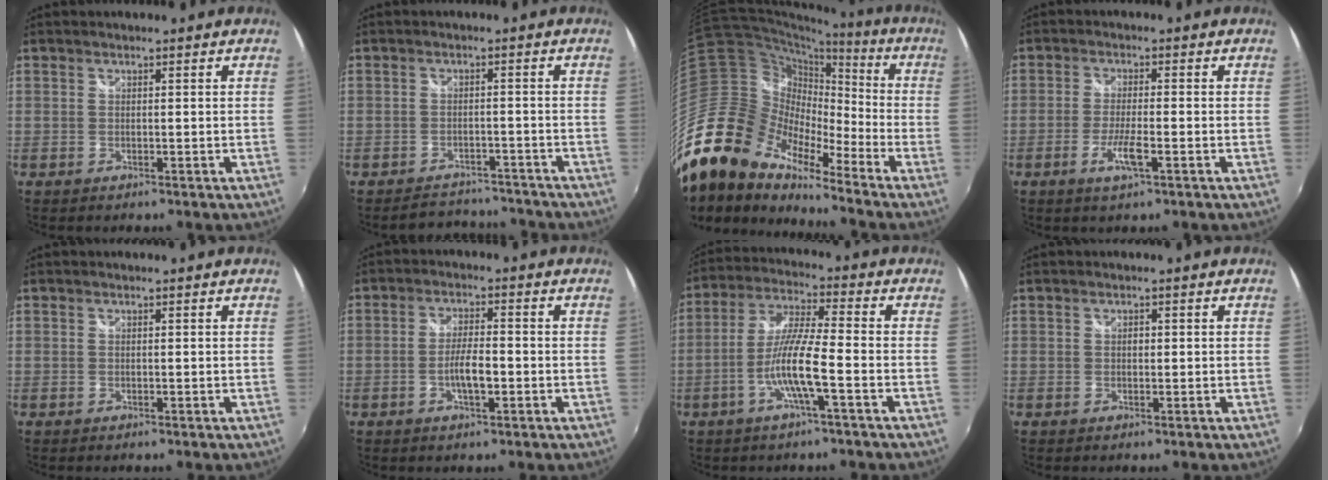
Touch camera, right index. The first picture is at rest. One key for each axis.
{"total": 7.8, "fx": -7.1, "fy": 2.9, "fz": 1.3, "tx": -0.032, "ty": 0.015, "tz": -0.091}
{"total": 22.9, "fx": -17.2, "fy": 10.5, "fz": 10.9, "tx": -0.218, "ty": -0.015, "tz": -0.343}
{"total": 4.8, "fx": -2.2, "fy": 0.5, "fz": 4.2, "tx": -0.089, "ty": -0.007, "tz": -0.044}
{"total": 0.0}
{"total": 5.0, "fx": -1.6, "fy": 1.3, "fz": 4.6, "tx": -0.087, "ty": 0.002, "tz": -0.028}
{"total": 9.4, "fx": -3.7, "fy": 0.1, "fz": 8.6, "tx": -0.182, "ty": 0.002, "tz": -0.071}
{"total": 0.7, "fx": 0.0, "fy": 0.6, "fz": 0.4, "tx": -0.005, "ty": 0.002, "tz": 0.000}